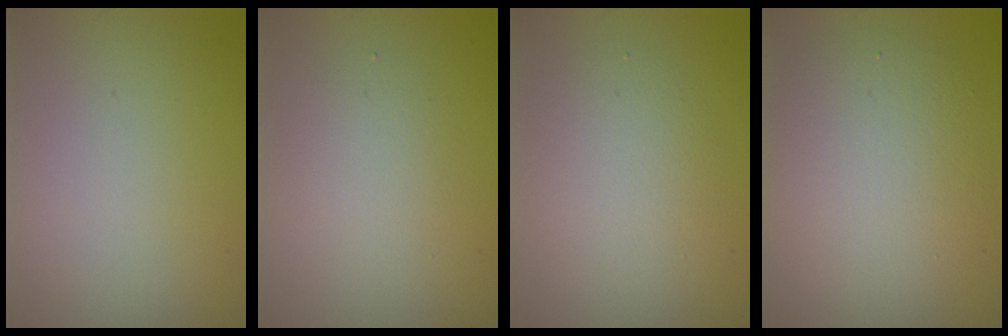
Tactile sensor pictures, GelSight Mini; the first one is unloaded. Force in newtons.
{"total": 2.2, "press": 2.2, "slide": 0.1}
{"total": 2.9, "press": 2.9, "slide": 0.2}
{"total": 5.5, "press": 5.5, "slide": 0.4}